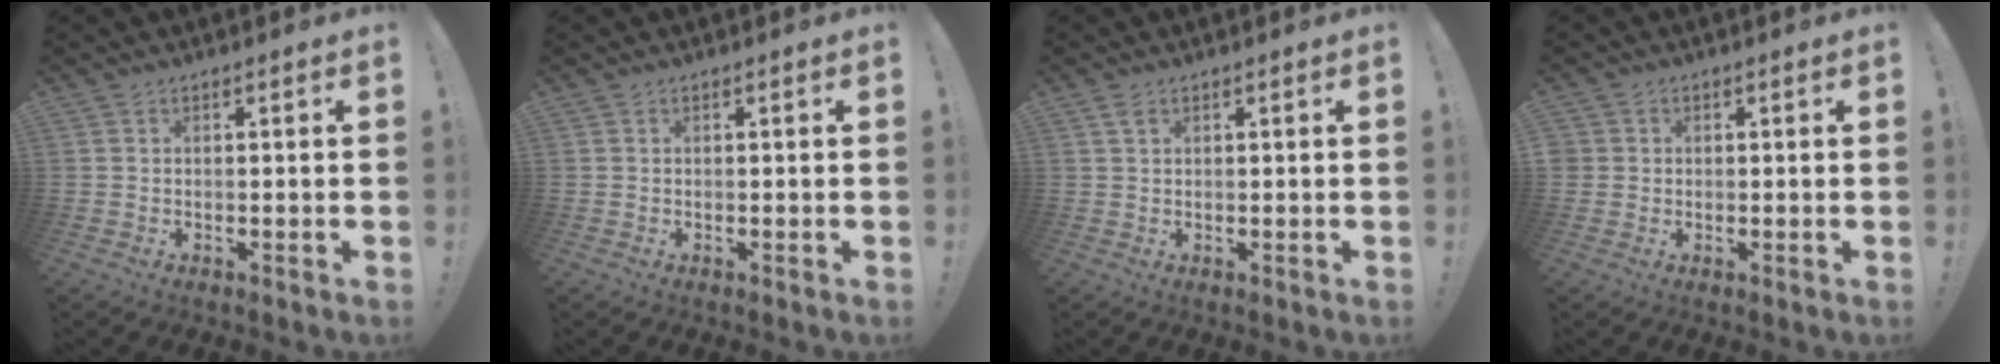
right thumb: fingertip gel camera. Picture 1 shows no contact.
{"total": 0.0}
{"total": 1.6, "force": [1.0, 0.7, 1.0], "torque": [-0.019, -0.001, 0.019]}
{"total": 1.9, "force": [0.0, 1.9, 0.1], "torque": [0.007, 0.001, 0.000]}